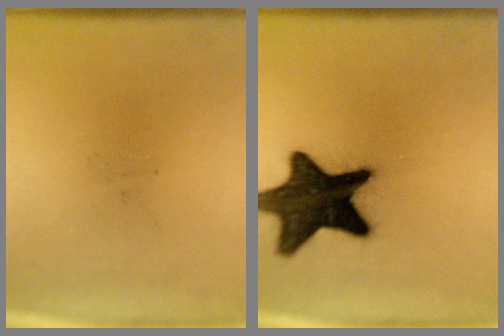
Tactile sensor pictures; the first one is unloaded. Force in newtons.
{"total": 17.4}